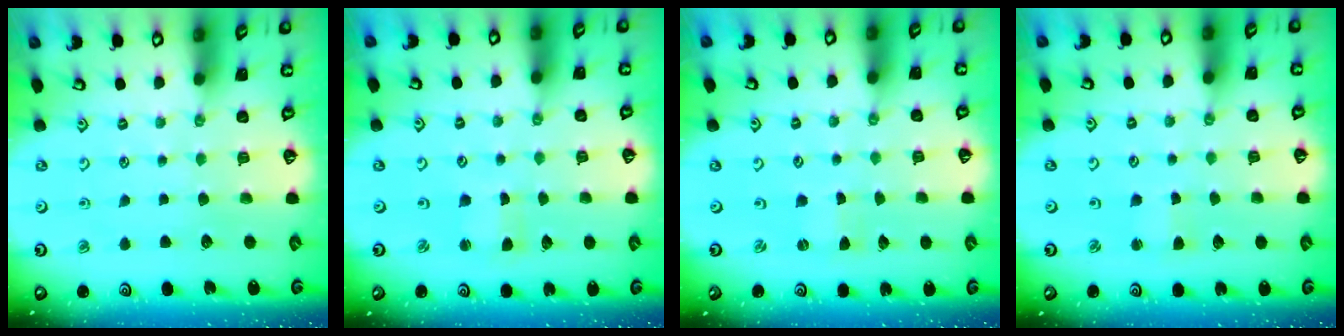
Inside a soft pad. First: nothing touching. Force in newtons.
{"total": 2.2, "press": 2.2, "slide": 0.2}
{"total": 0.0}
{"total": 2.4, "press": 2.3, "slide": 0.3}